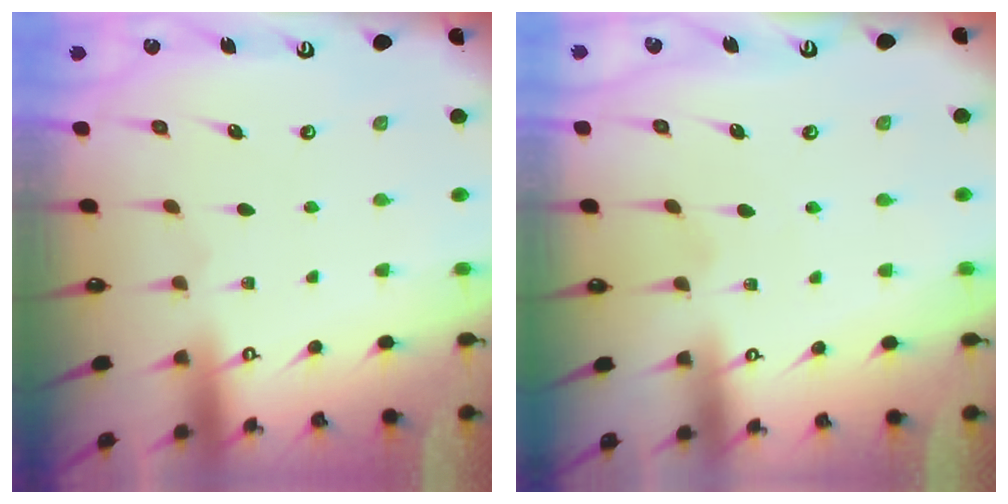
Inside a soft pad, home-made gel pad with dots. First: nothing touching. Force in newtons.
{"total": 2.5, "press": 2.5, "slide": 0.2}